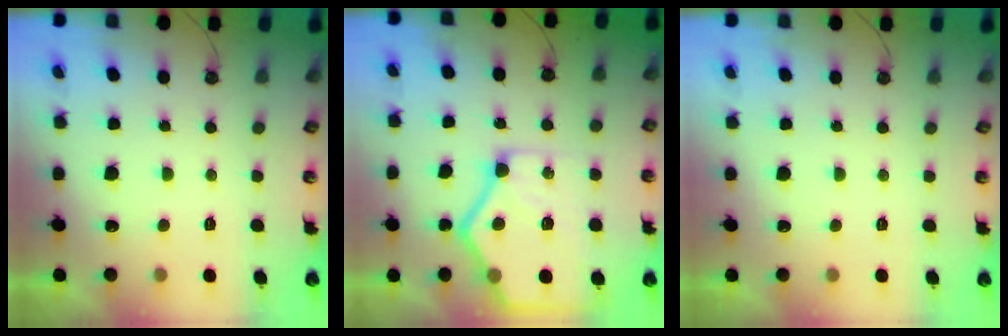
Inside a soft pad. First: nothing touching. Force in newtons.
{"total": 20.1, "press": 20.0, "slide": 2.0}
{"total": 0.0}